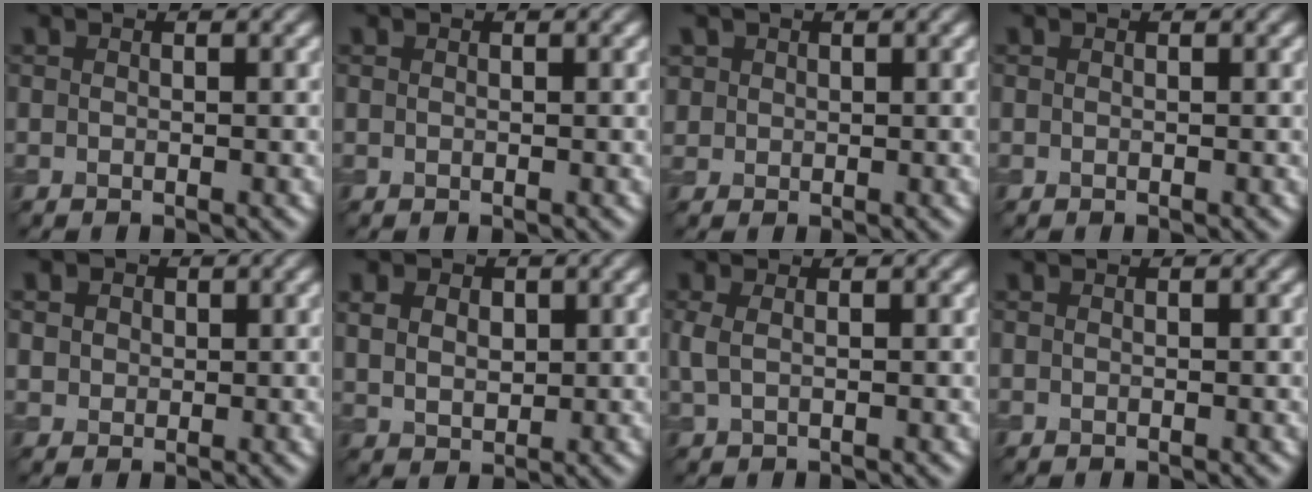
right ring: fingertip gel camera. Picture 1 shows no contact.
{"total": 0.0}
{"total": 1.1, "force": [0.4, 1.0, 0.0], "torque": [0.006, -0.004, 0.011]}
{"total": 0.0}
{"total": 4.0, "force": [1.8, 3.0, 1.9], "torque": [-0.036, 0.014, 0.015]}
{"total": 3.9, "force": [1.6, 2.7, 2.3], "torque": [-0.050, 0.015, 0.020]}
{"total": 1.4, "force": [0.3, 0.5, 1.3], "torque": [-0.030, 0.002, 0.003]}
{"total": 0.0}